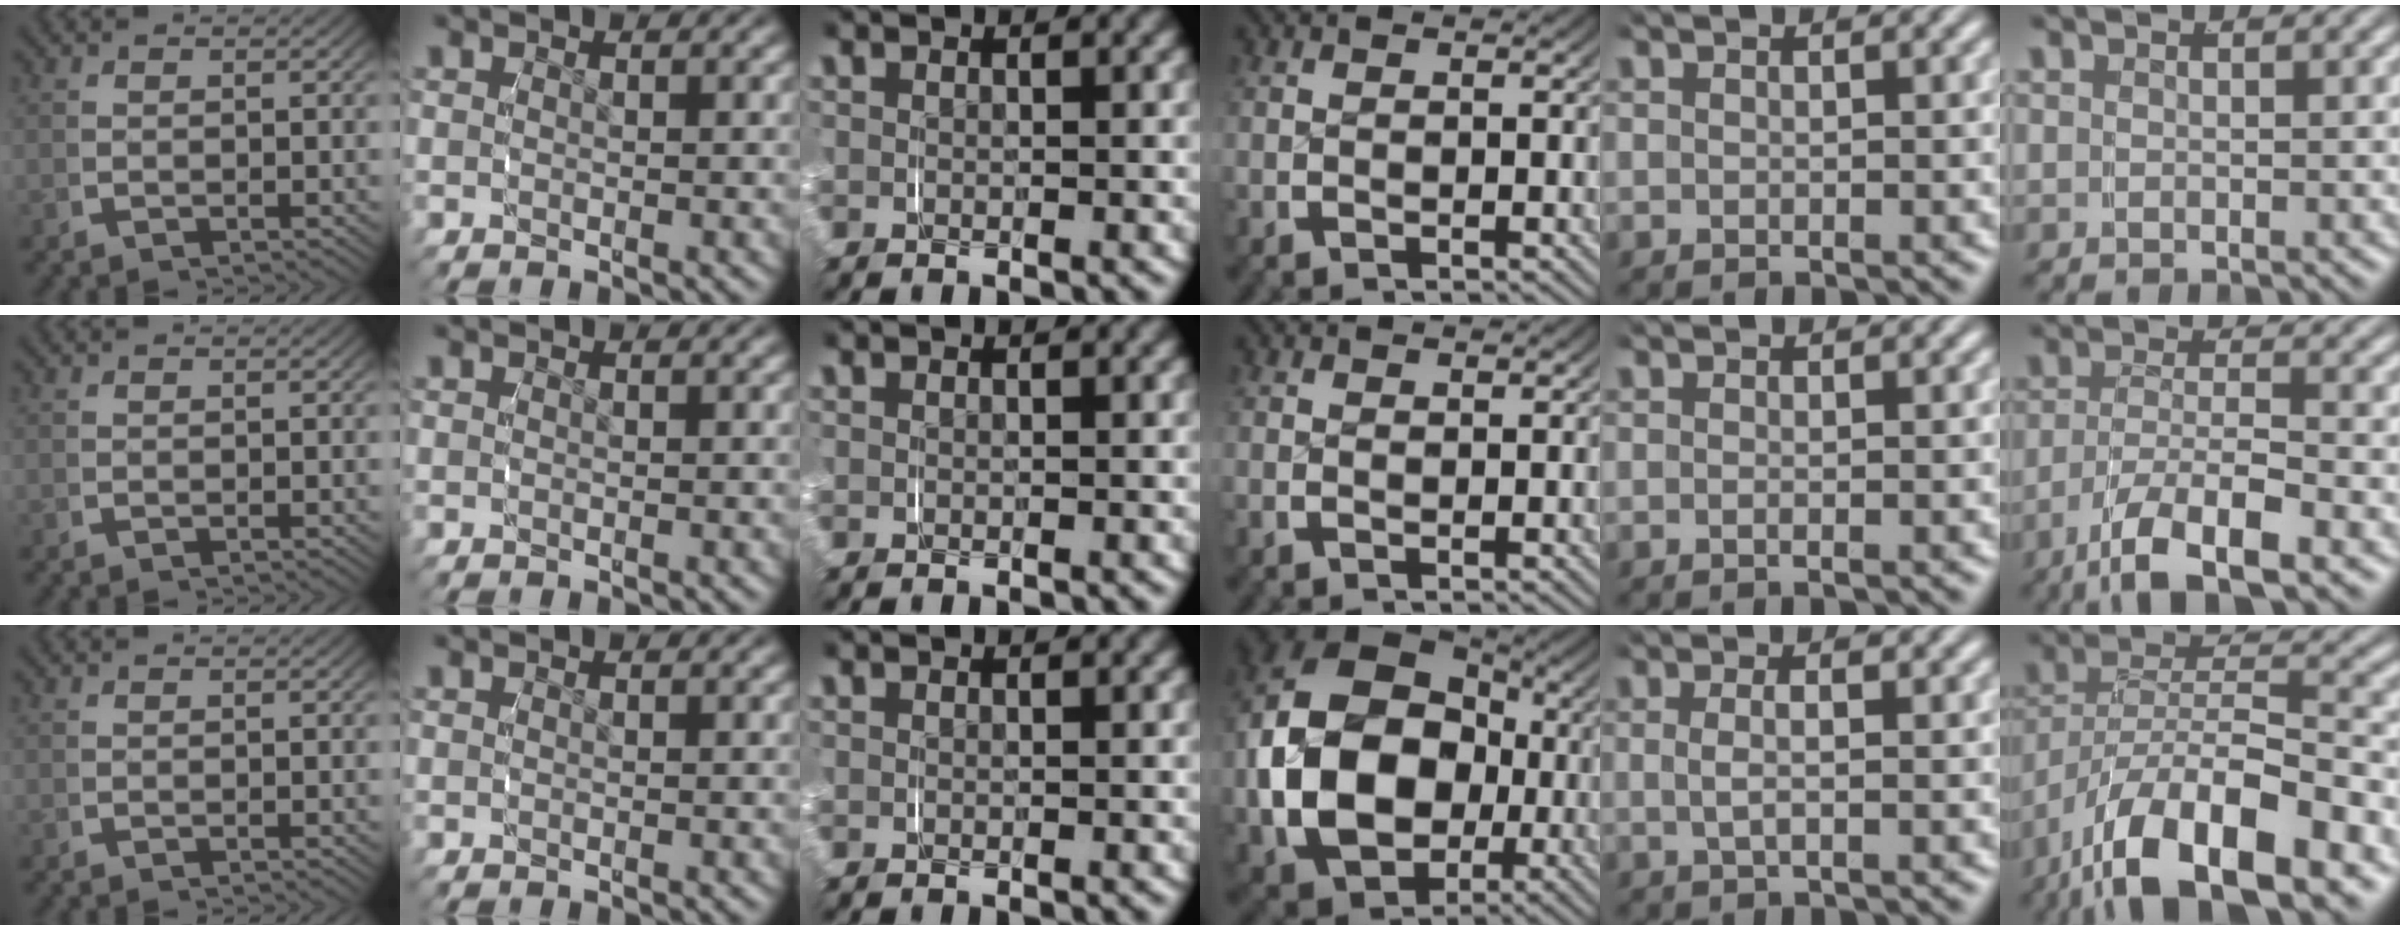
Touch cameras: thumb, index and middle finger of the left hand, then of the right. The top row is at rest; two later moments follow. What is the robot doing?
{"motion": "grasp_and_lifting", "object": "shorts"}